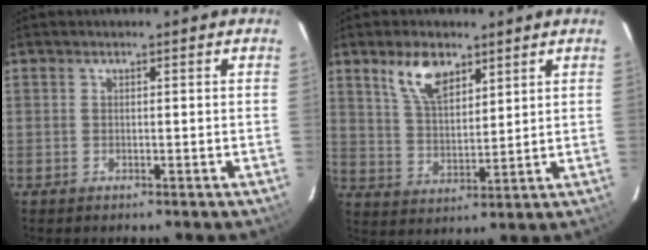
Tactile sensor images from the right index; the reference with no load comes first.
{"total": 8.7, "force": [5.3, 4.2, 5.4], "torque": [-0.100, 0.011, 0.107]}